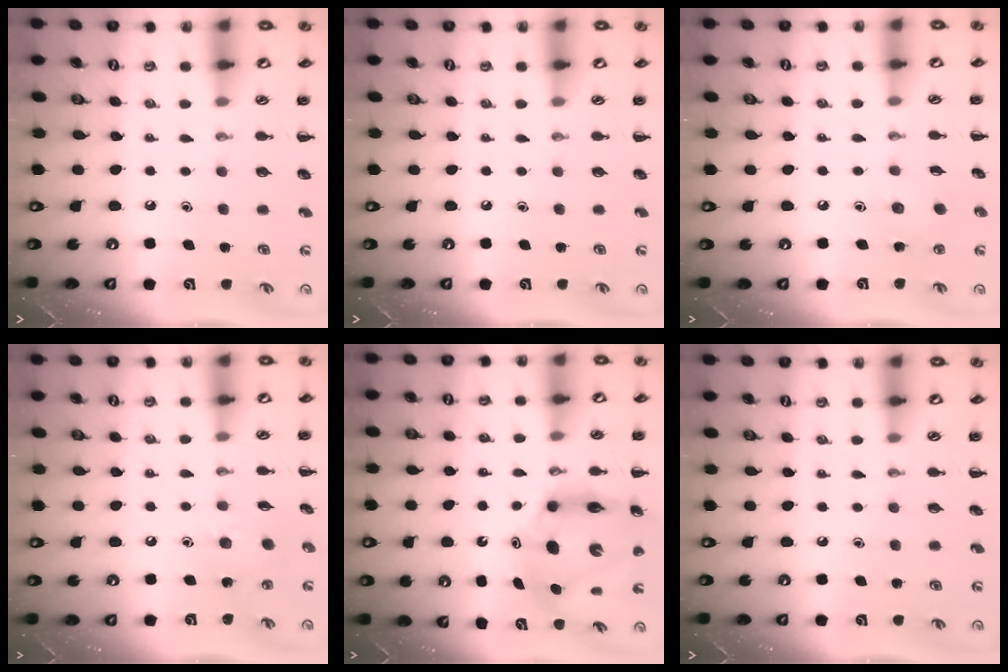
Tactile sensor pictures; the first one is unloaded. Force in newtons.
{"total": 0.0}
{"total": 4.1, "press": 3.9, "slide": 1.2}
{"total": 8.2, "press": 8.0, "slide": 1.6}
{"total": 11.3, "press": 10.8, "slide": 3.2}
{"total": 0.0}